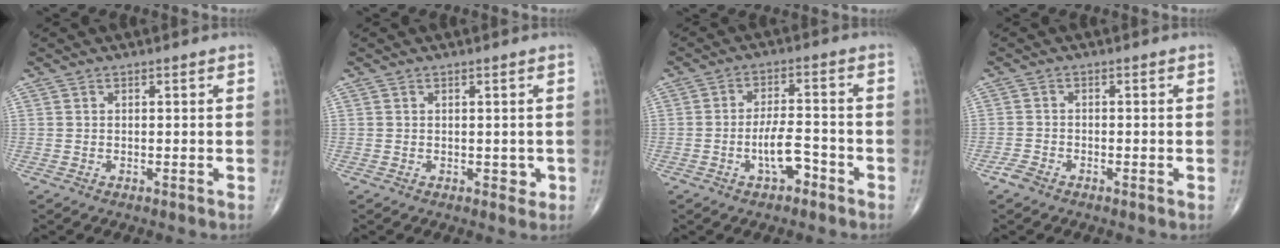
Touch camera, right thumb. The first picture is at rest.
{"total": 1.5, "force": [0.0, 1.2, 1.0], "torque": [-0.003, 0.000, 0.000]}
{"total": 6.3, "force": [-2.9, 2.6, 4.9], "torque": [-0.083, 0.029, -0.049]}
{"total": 2.2, "force": [-1.6, 1.0, 1.3], "torque": [-0.026, -0.001, -0.034]}